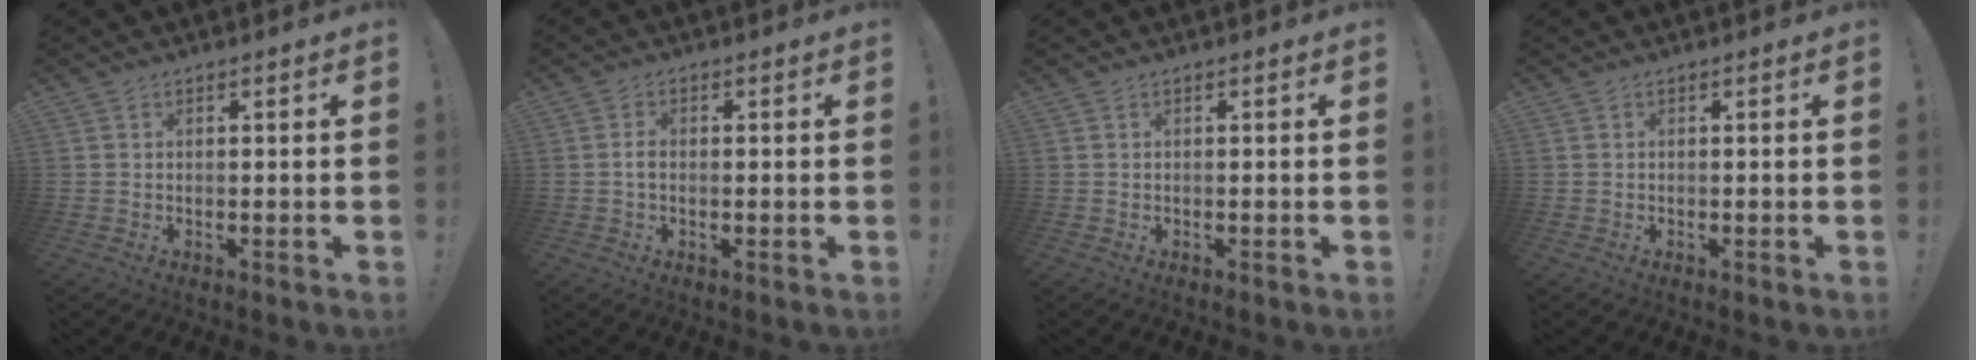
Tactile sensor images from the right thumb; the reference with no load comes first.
{"total": 1.7, "force": [-0.3, 1.1, 1.3], "torque": [-0.024, 0.005, -0.006]}
{"total": 0.0}
{"total": 0.0}